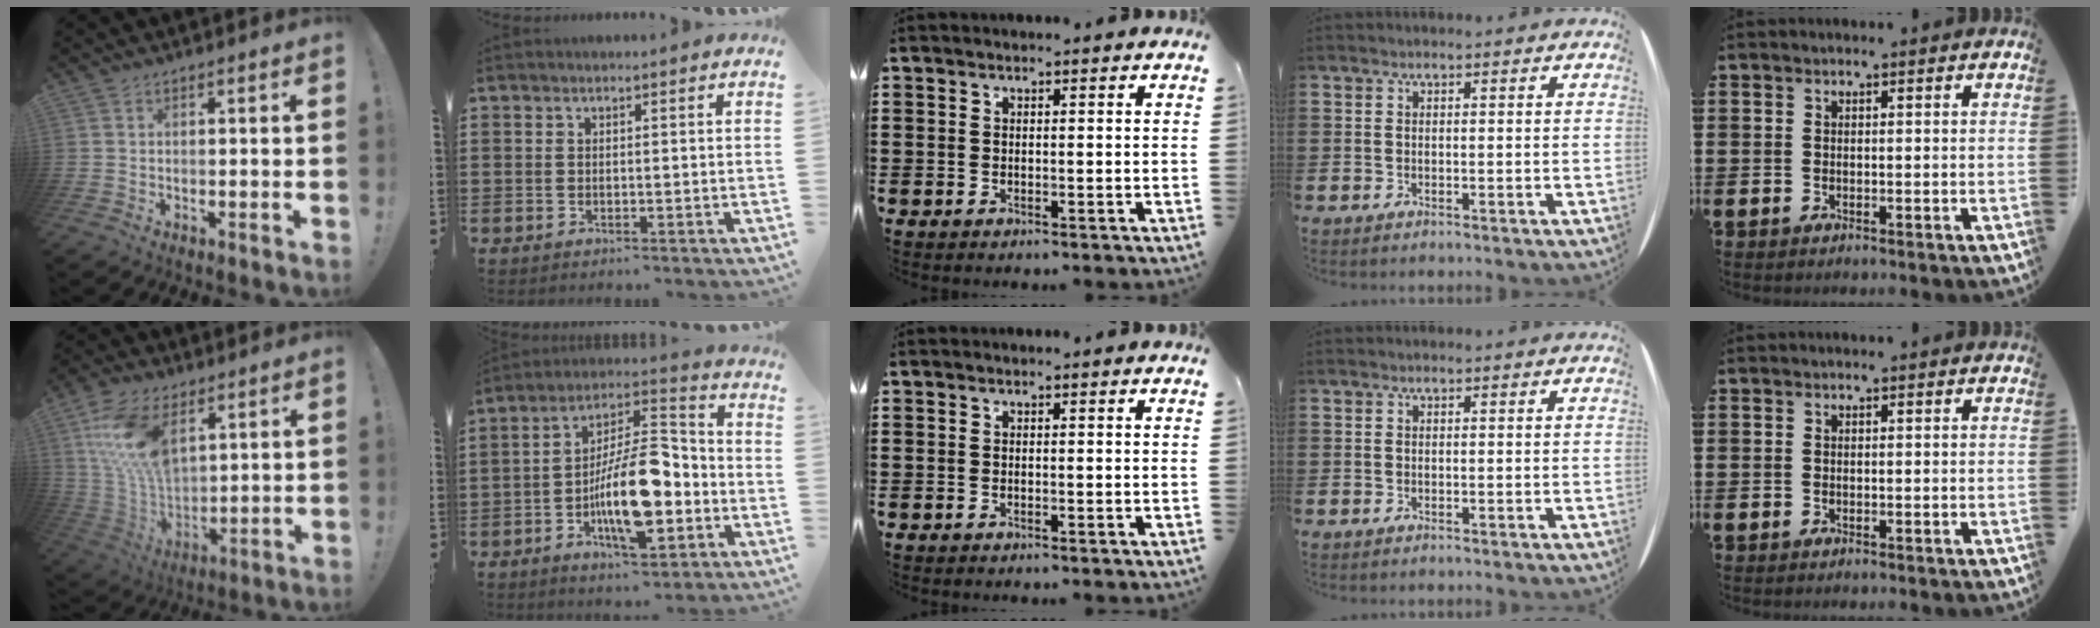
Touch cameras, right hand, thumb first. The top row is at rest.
{"thumb": {"total": 18.9, "force": [7.6, 11.6, 12.8], "torque": [-0.261, -0.032, 0.142]}, "index": {"total": 13.9, "force": [-4.6, 5.5, 12.0], "torque": [-0.233, 0.002, -0.085]}}